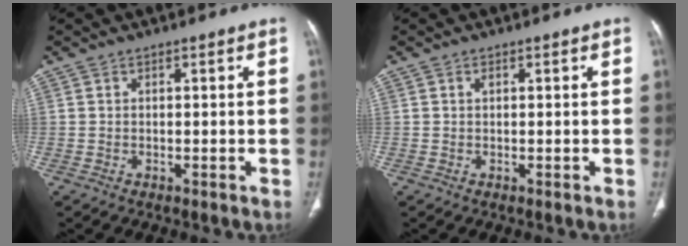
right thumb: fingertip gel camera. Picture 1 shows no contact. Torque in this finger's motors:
{"motor_torque": [0.00, 0.38, 0.33, 0.17, -0.01]}